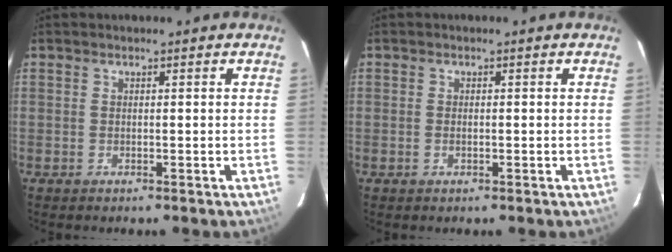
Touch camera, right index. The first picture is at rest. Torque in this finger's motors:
{"motor_torque": [-0.31, 0.22, -0.09, -0.01]}